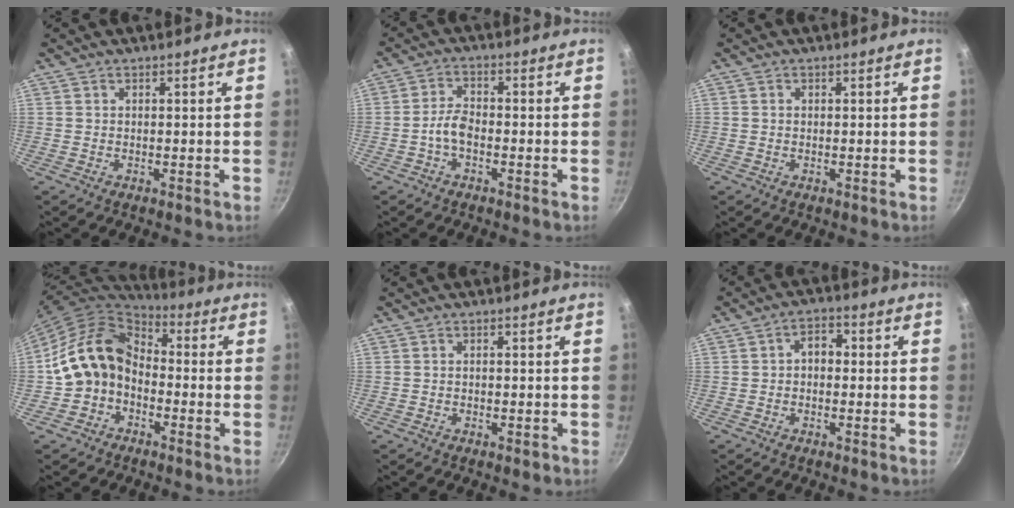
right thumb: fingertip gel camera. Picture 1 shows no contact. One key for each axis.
{"total": 4.0, "fx": -1.7, "fy": 2.1, "fz": 3.0, "tx": -0.058, "ty": 0.022, "tz": -0.038}
{"total": 0.5, "fx": 0.0, "fy": 0.5, "fz": 0.2, "tx": -0.002, "ty": 0.003, "tz": 0.000}
{"total": 13.2, "fx": -2.5, "fy": 10.4, "fz": 7.7, "tx": -0.110, "ty": 0.053, "tz": -0.061}
{"total": 1.2, "fx": -0.7, "fy": 0.6, "fz": 0.8, "tx": -0.015, "ty": 0.004, "tz": -0.009}
{"total": 3.8, "fx": -0.1, "fy": 2.7, "fz": 2.7, "tx": -0.026, "ty": 0.012, "tz": -0.009}